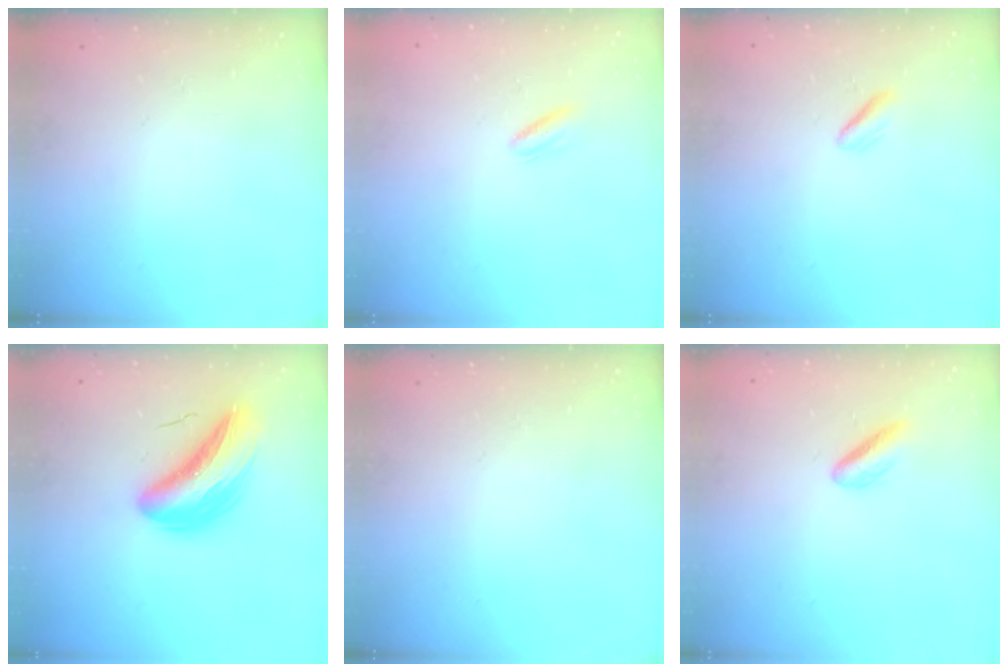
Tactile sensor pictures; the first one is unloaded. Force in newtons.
{"total": 3.3, "press": 3.1, "slide": 1.2}
{"total": 1.9, "press": 1.8, "slide": 0.6}
{"total": 10.9, "press": 10.6, "slide": 2.4}
{"total": 0.0}
{"total": 2.7, "press": 2.6, "slide": 0.8}